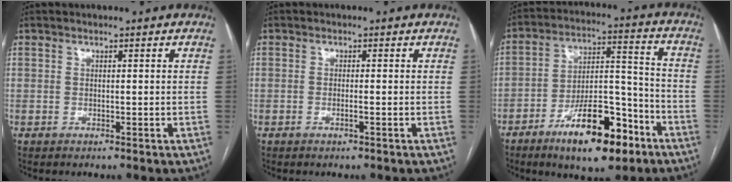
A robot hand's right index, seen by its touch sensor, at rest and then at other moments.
{"total": 1.0, "force": [-0.4, -0.1, 0.9], "torque": [-0.019, -0.001, -0.006]}
{"total": 15.7, "force": [-9.2, 4.9, 11.7], "torque": [-0.191, 0.014, -0.147]}